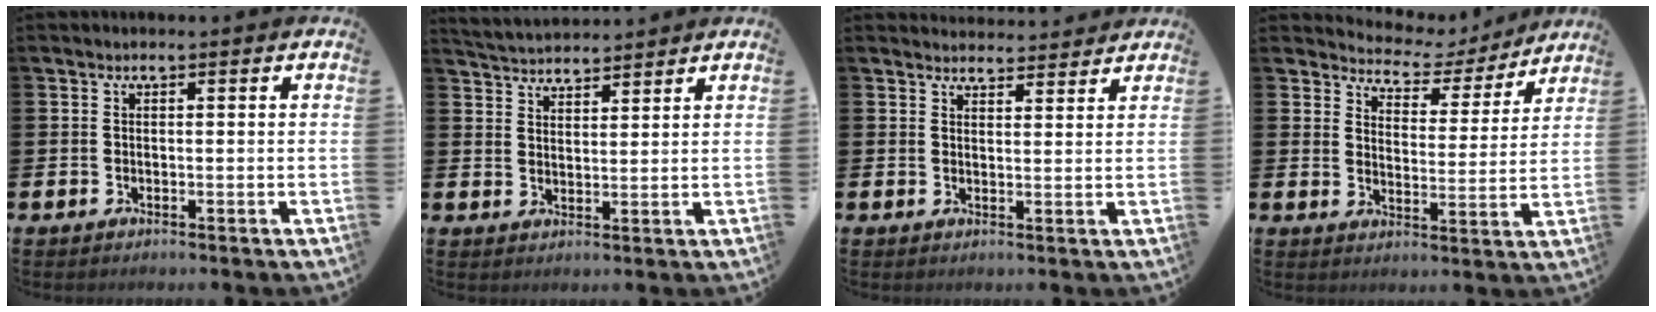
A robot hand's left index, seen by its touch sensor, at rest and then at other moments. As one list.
[{"total": 4.1, "force": [4.0, 0.6, -0.1], "torque": [-0.016, -0.017, 0.074]}, {"total": 3.2, "force": [3.2, 0.5, -0.2], "torque": [0.009, -0.021, 0.055]}, {"total": 4.7, "force": [4.3, 1.9, 0.3], "torque": [-0.030, -0.038, 0.068]}]